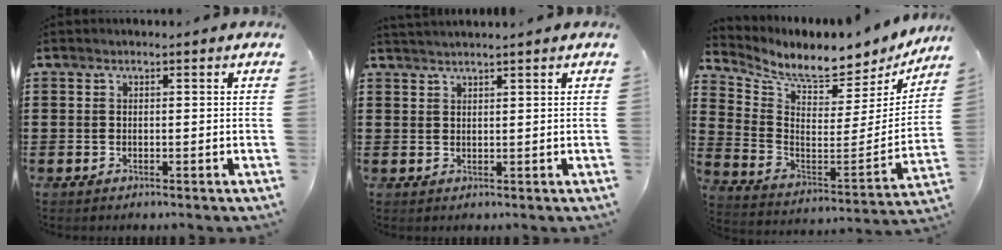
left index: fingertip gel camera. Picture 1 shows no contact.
{"total": 1.3, "force": [1.2, -0.2, 0.3], "torque": [-0.006, 0.000, 0.024]}
{"total": 6.8, "force": [6.3, 0.9, 2.6], "torque": [-0.070, -0.070, 0.100]}